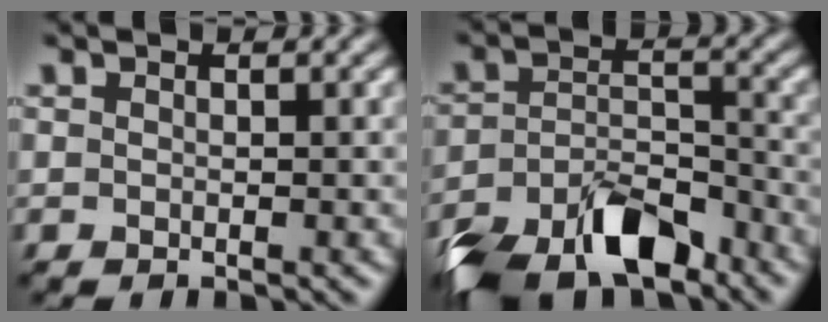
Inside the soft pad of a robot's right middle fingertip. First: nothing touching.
{"total": 8.8, "force": [-6.5, 3.6, 4.6], "torque": [-0.081, -0.009, -0.120]}